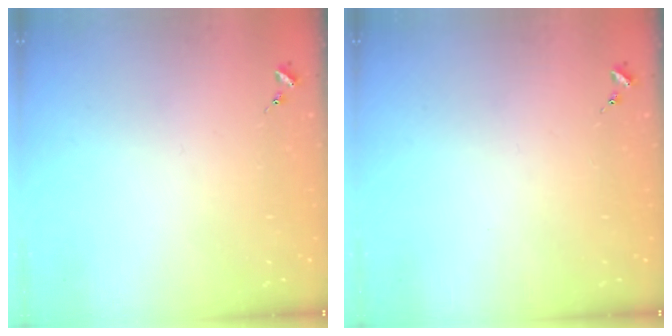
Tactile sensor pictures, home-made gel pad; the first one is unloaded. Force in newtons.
{"total": 0.0}